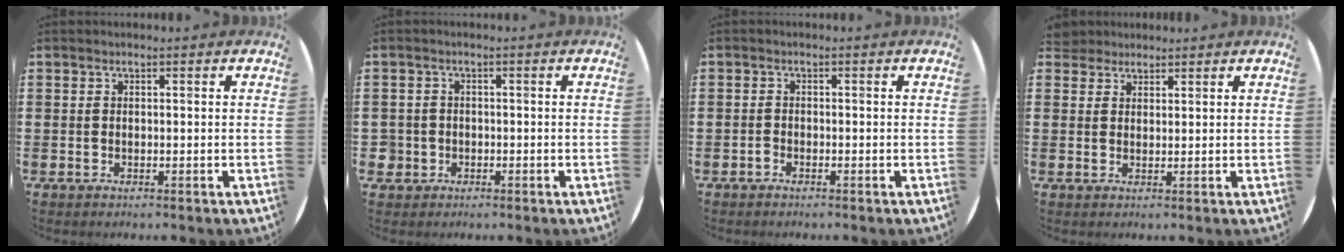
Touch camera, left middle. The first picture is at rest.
{"total": 1.7, "force": [-0.5, 1.6, 0.1], "torque": [-0.007, 0.005, -0.014]}
{"total": 0.6, "force": [-0.5, 0.2, 0.1], "torque": [-0.004, 0.002, -0.012]}
{"total": 2.5, "force": [2.3, 0.9, -0.1], "torque": [0.003, 0.000, 0.044]}